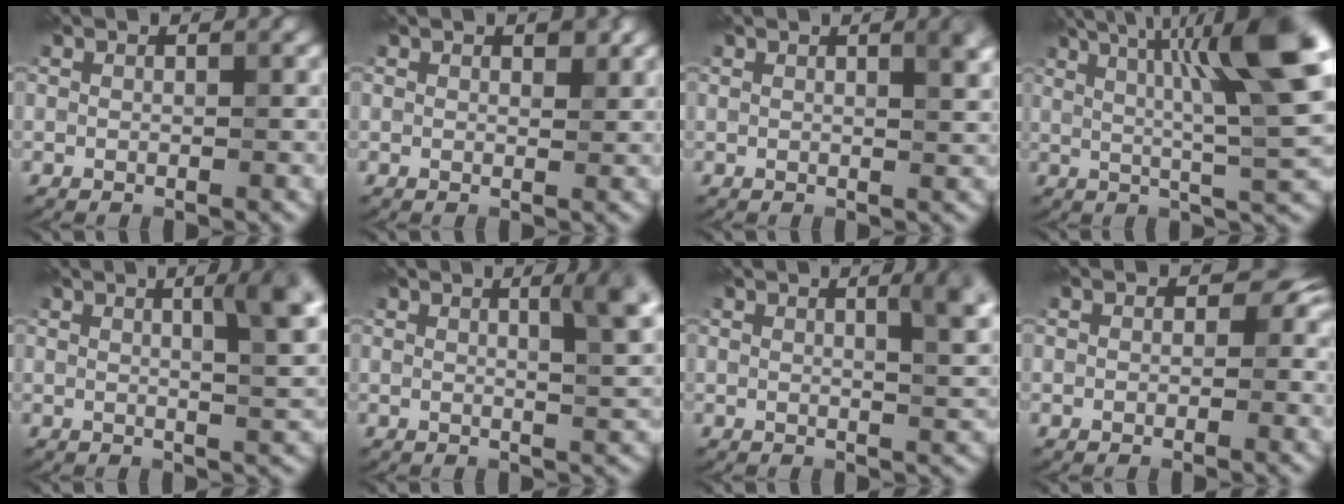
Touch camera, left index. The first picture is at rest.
{"total": 1.1, "force": [0.5, 0.5, 0.8], "torque": [-0.008, -0.001, 0.007]}
{"total": 2.5, "force": [0.8, 0.7, 2.3], "torque": [-0.018, 0.006, 0.006]}
{"total": 11.9, "force": [4.0, 1.8, 11.1], "torque": [-0.155, 0.016, 0.064]}
{"total": 5.3, "force": [1.7, 1.3, 4.9], "torque": [-0.049, 0.009, 0.022]}
{"total": 4.3, "force": [1.5, 1.0, 4.0], "torque": [-0.041, 0.005, 0.018]}
{"total": 3.9, "force": [1.3, 1.1, 3.6], "torque": [-0.034, 0.004, 0.014]}
{"total": 3.2, "force": [0.0, 2.5, 2.1], "torque": [0.003, 0.006, -0.012]}